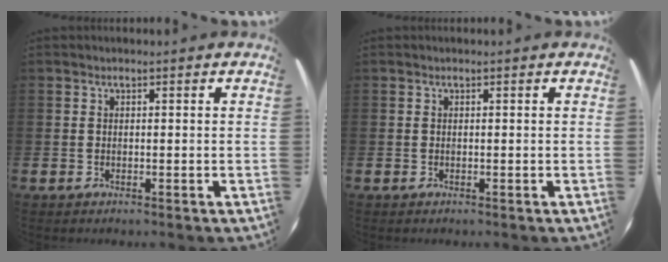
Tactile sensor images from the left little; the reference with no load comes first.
{"total": 0.0}